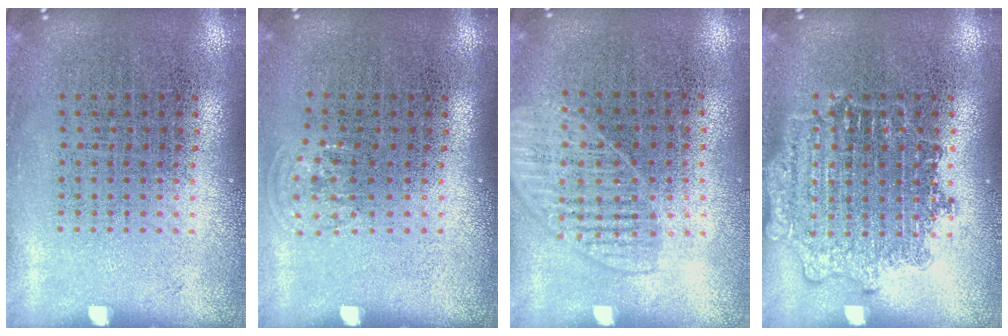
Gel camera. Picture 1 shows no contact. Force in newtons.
{"total": 0.7, "press": 0.5, "slide": 0.4}
{"total": 1.3, "press": 1.2, "slide": 0.6}
{"total": 2.6, "press": 2.6, "slide": 0.4}